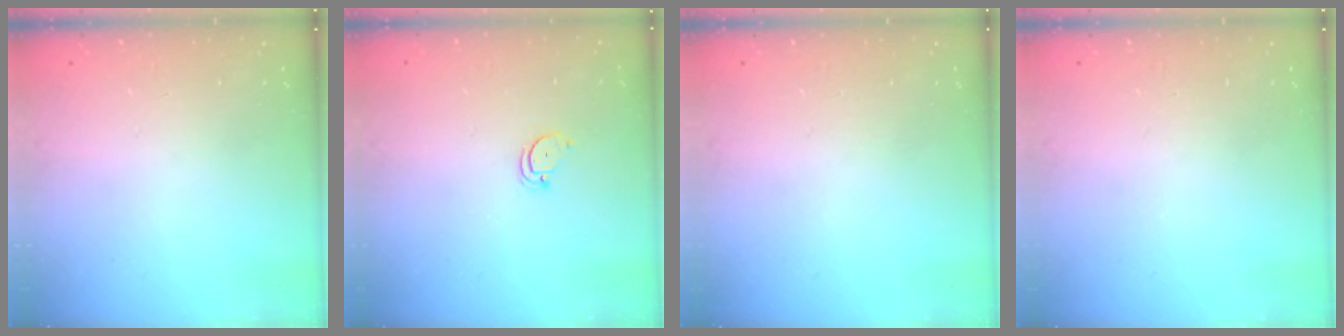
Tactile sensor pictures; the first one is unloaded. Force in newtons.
{"total": 2.6, "press": 2.6, "slide": 0.0}
{"total": 0.0}
{"total": 0.0}